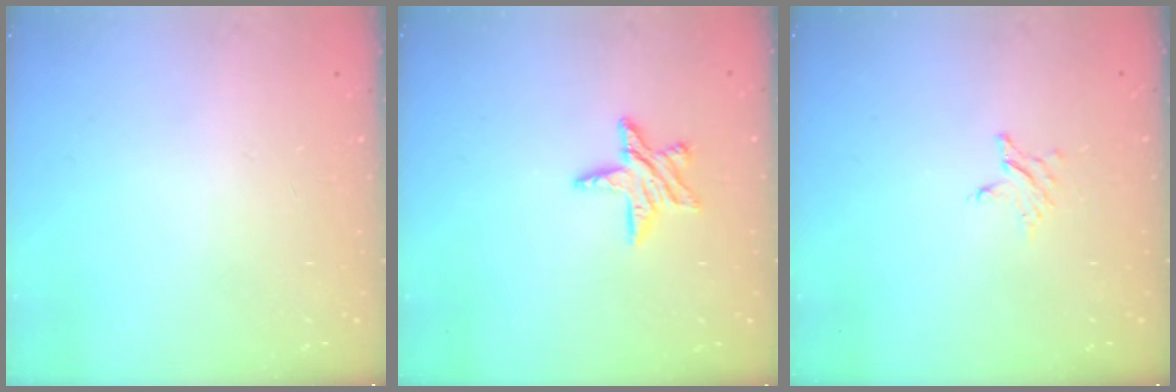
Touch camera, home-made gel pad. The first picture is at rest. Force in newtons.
{"total": 8.9, "press": 8.9, "slide": 0.8}
{"total": 2.7, "press": 2.7, "slide": 0.3}